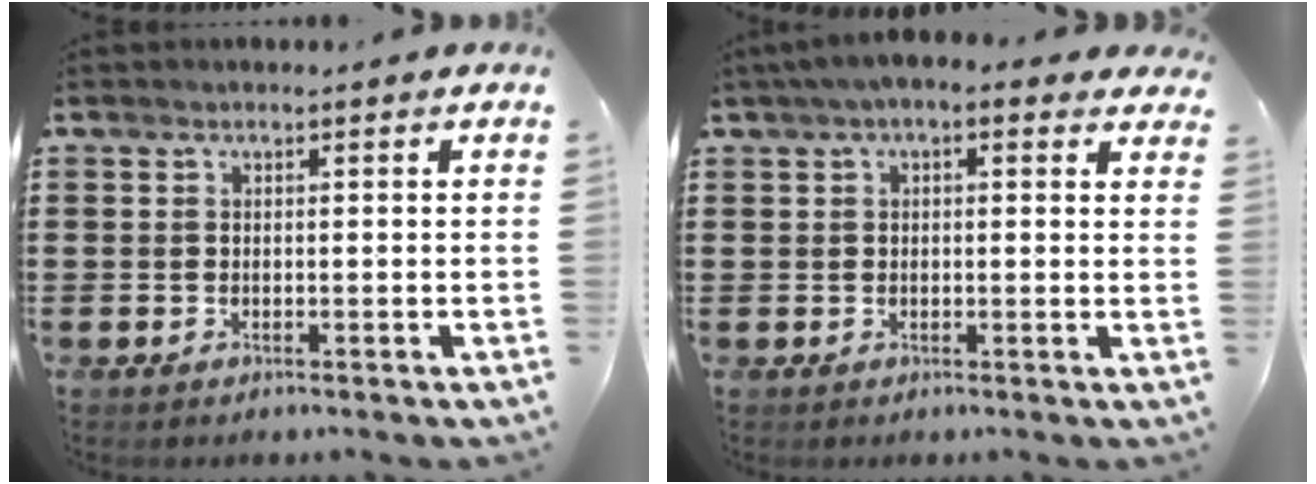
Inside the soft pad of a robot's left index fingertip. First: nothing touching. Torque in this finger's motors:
{"motor_torque": [2.14, 0.00, 1.05, 0.21]}